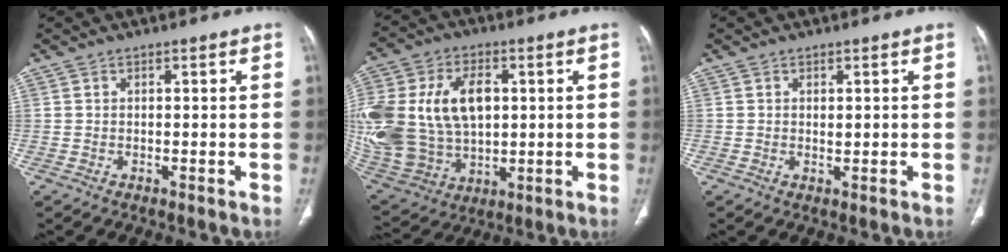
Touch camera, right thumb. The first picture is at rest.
{"total": 27.7, "force": [3.9, 19.2, 19.6], "torque": [-0.442, 0.021, 0.095]}
{"total": 1.1, "force": [0.2, 0.6, 0.8], "torque": [-0.011, -0.003, 0.005]}